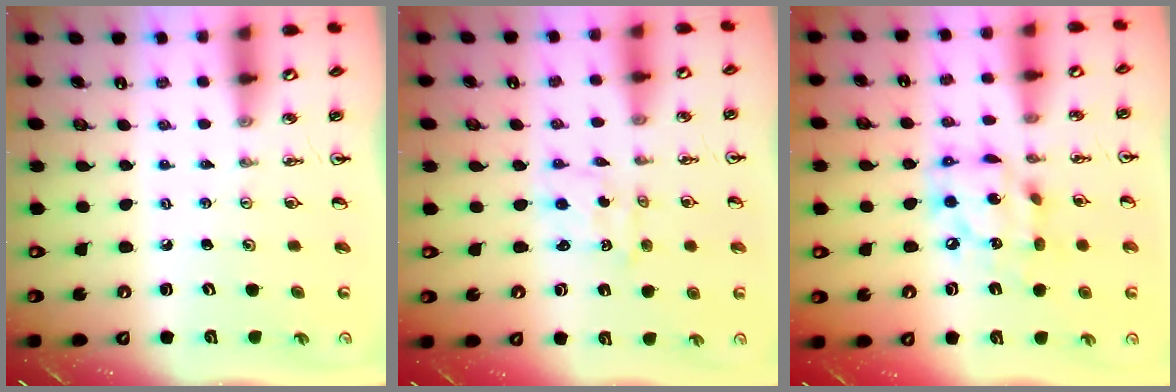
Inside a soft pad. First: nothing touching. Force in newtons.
{"total": 1.0, "press": 0.9, "slide": 0.5}
{"total": 14.0, "press": 14.0, "slide": 1.1}